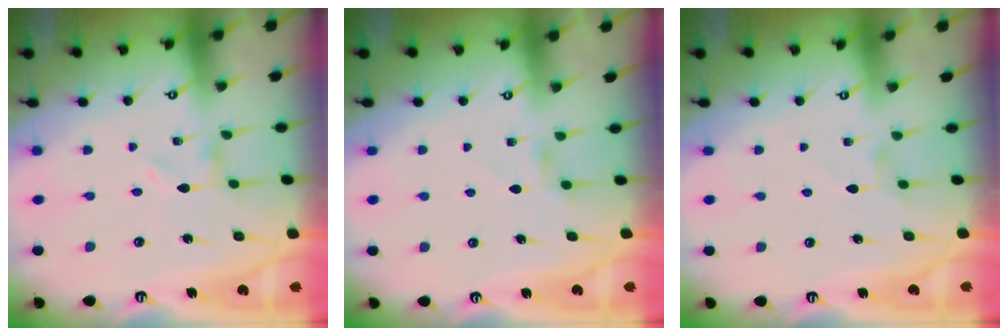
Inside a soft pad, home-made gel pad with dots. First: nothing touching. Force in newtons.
{"total": 2.6, "press": 2.5, "slide": 0.6}
{"total": 2.3, "press": 2.3, "slide": 0.4}